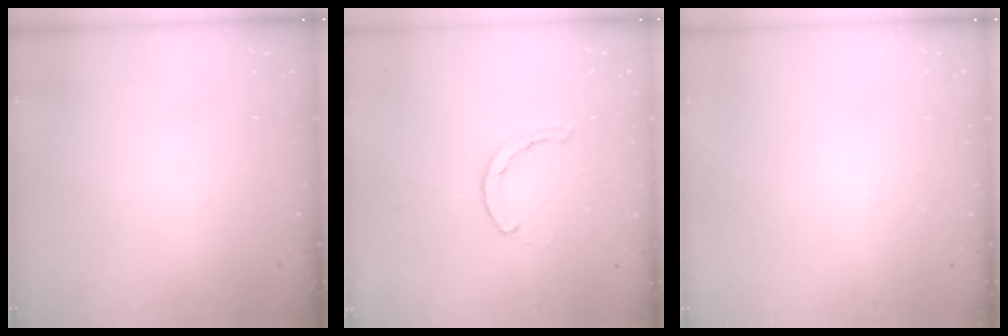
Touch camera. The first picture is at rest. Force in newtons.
{"total": 1.5, "press": 1.5, "slide": 0.2}
{"total": 0.0}